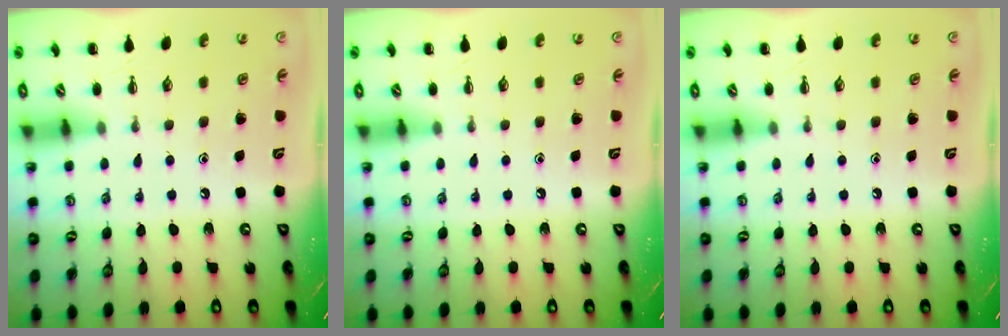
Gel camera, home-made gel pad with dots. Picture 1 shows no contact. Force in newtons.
{"total": 0.0}
{"total": 0.0}